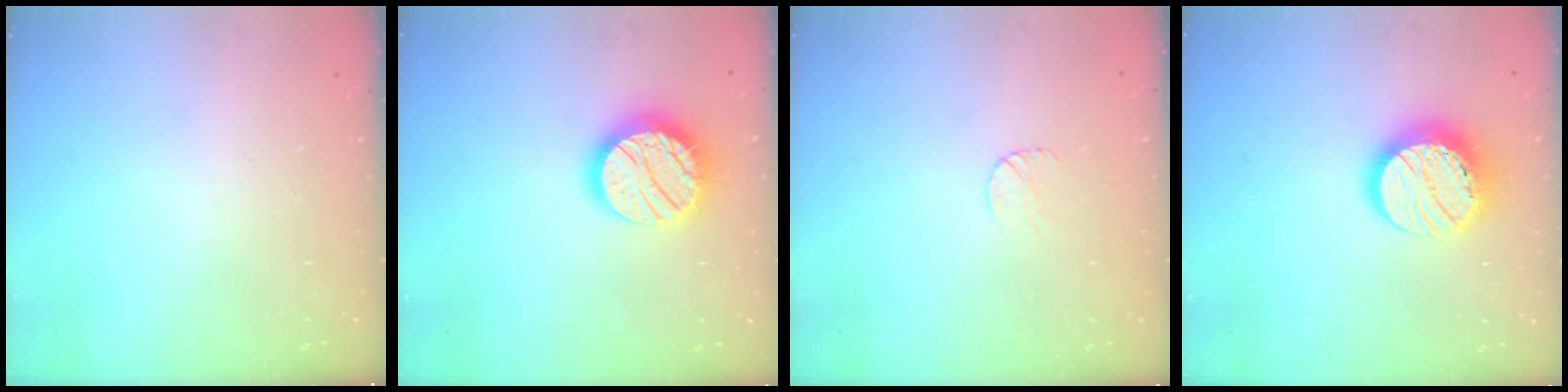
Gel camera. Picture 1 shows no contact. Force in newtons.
{"total": 16.6, "press": 16.6, "slide": 1.1}
{"total": 6.1, "press": 6.1, "slide": 0.5}
{"total": 14.4, "press": 14.3, "slide": 1.1}